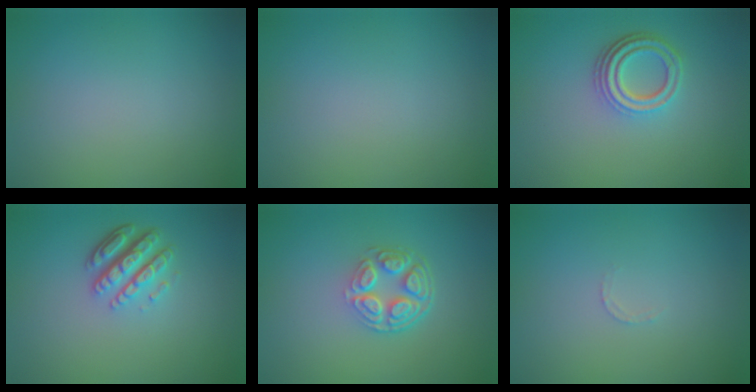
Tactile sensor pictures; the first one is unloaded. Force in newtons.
{"total": 0.0}
{"total": 3.7, "press": 2.9, "slide": 2.3}
{"total": 4.4, "press": 3.2, "slide": 3.0}
{"total": 4.4, "press": 3.2, "slide": 3.0}
{"total": 0.7, "press": 0.6, "slide": 0.3}